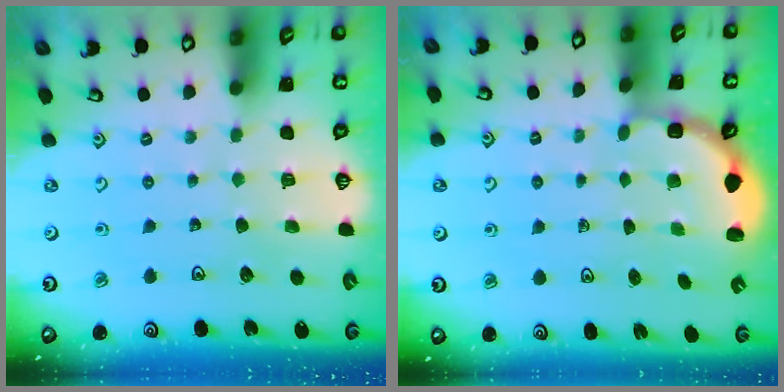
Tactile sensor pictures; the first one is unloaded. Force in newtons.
{"total": 3.1, "press": 2.5, "slide": 1.8}